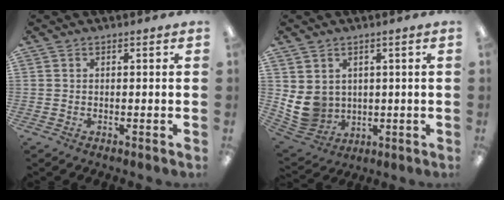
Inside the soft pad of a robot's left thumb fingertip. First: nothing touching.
{"total": 8.4, "force": [1.6, 7.6, 3.1], "torque": [-0.090, -0.015, 0.038]}